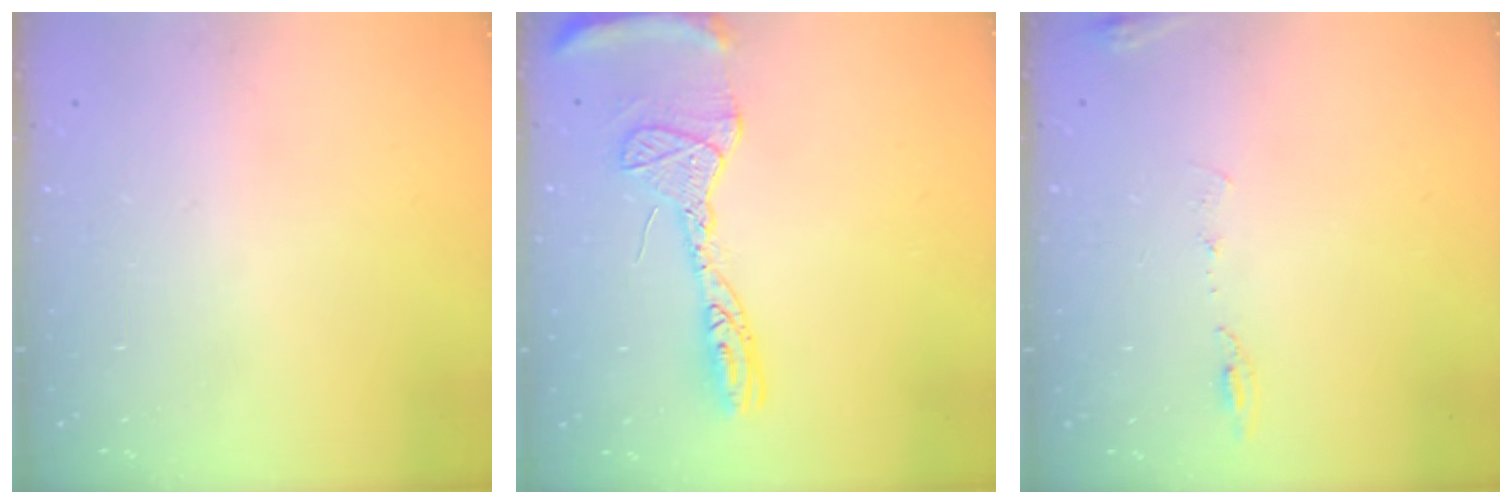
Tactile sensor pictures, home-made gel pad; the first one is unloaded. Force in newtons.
{"total": 14.7, "press": 14.6, "slide": 1.4}
{"total": 6.4, "press": 6.2, "slide": 1.6}